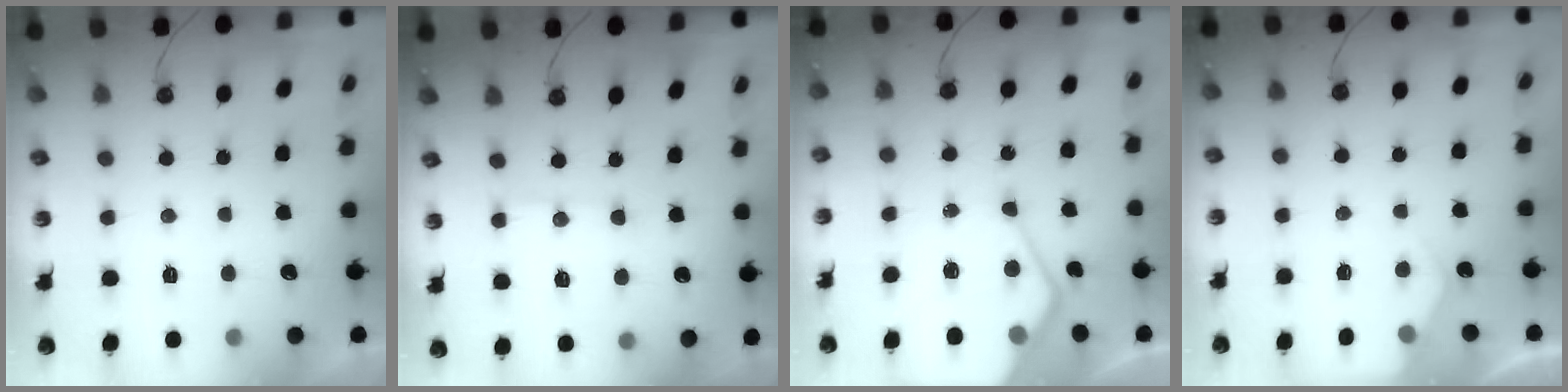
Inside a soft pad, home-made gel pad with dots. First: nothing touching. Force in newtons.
{"total": 7.3, "press": 7.3, "slide": 0.5}
{"total": 13.5, "press": 13.5, "slide": 1.3}
{"total": 4.3, "press": 4.3, "slide": 0.6}